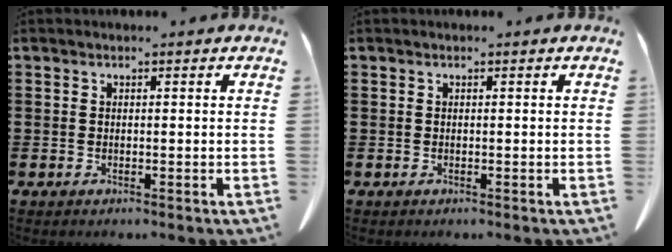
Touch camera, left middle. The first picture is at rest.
{"total": 0.0}